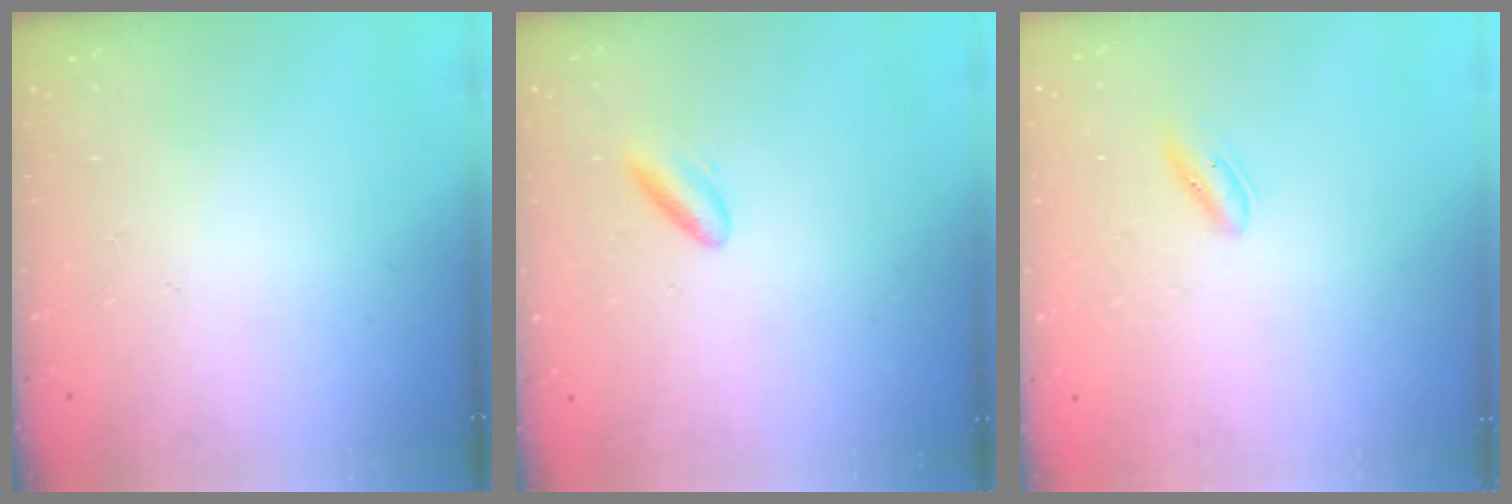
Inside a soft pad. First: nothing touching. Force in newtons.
{"total": 3.8, "press": 3.6, "slide": 1.3}
{"total": 1.3, "press": 1.1, "slide": 0.6}